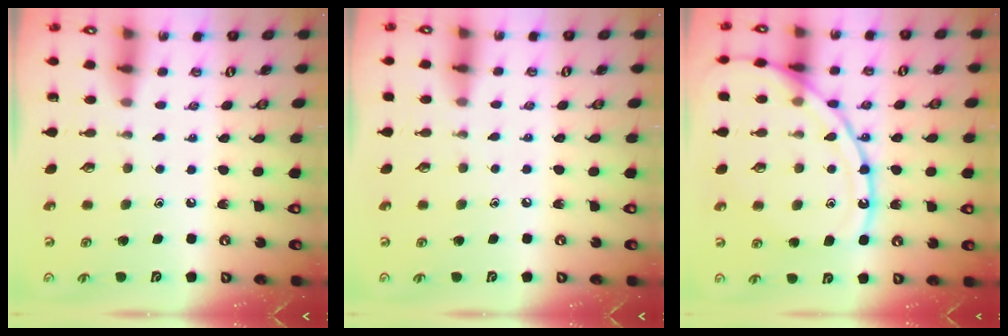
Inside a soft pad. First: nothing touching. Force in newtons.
{"total": 2.6, "press": 2.6, "slide": 0.3}
{"total": 16.1, "press": 16.0, "slide": 1.6}